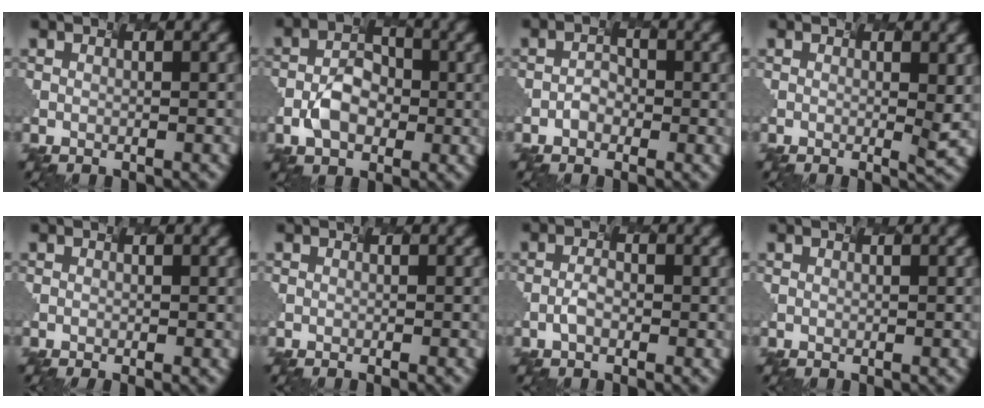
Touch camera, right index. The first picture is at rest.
{"total": 3.4, "force": [-1.7, 2.2, 1.9], "torque": [-0.036, 0.006, -0.027]}
{"total": 1.5, "force": [-1.3, 0.7, 0.1], "torque": [-0.004, 0.005, -0.021]}
{"total": 1.5, "force": [0.2, 0.1, 1.5], "torque": [-0.017, -0.007, 0.009]}
{"total": 1.0, "force": [-0.4, 0.2, 0.9], "torque": [-0.001, -0.002, -0.001]}
{"total": 1.2, "force": [-0.2, 0.5, 1.1], "torque": [0.002, -0.001, -0.010]}
{"total": 1.5, "force": [-1.3, 0.4, 0.6], "torque": [-0.020, 0.002, -0.020]}
{"total": 0.0}